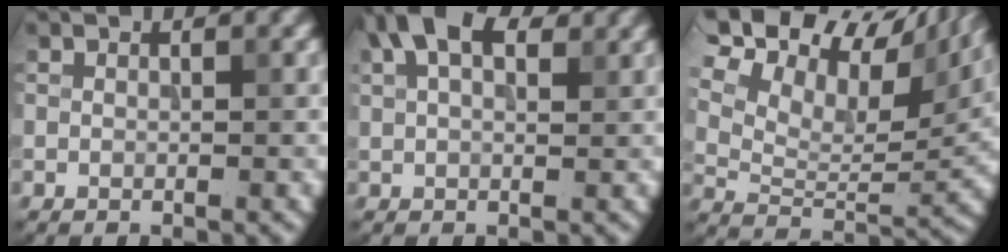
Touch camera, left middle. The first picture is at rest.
{"total": 6.3, "force": [3.4, 3.2, 4.2], "torque": [-0.088, 0.020, 0.050]}
{"total": 14.4, "force": [8.2, 6.9, 9.6], "torque": [-0.178, 0.045, 0.149]}